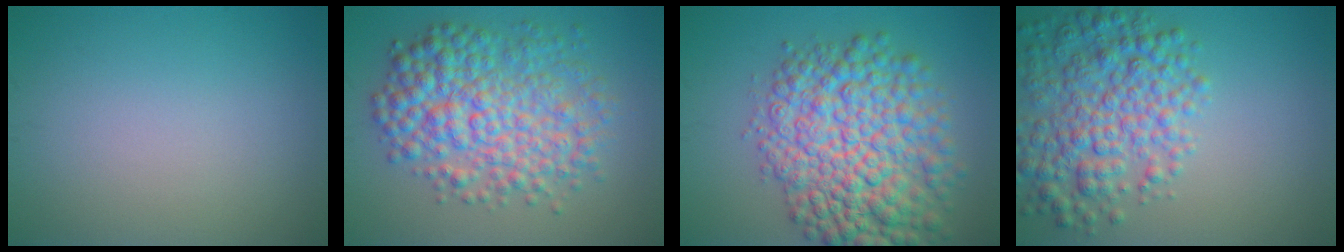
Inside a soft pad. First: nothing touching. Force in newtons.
{"total": 7.9, "press": 7.9, "slide": 0.1}
{"total": 10.9, "press": 10.9, "slide": 0.2}
{"total": 6.7, "press": 6.7, "slide": 0.2}